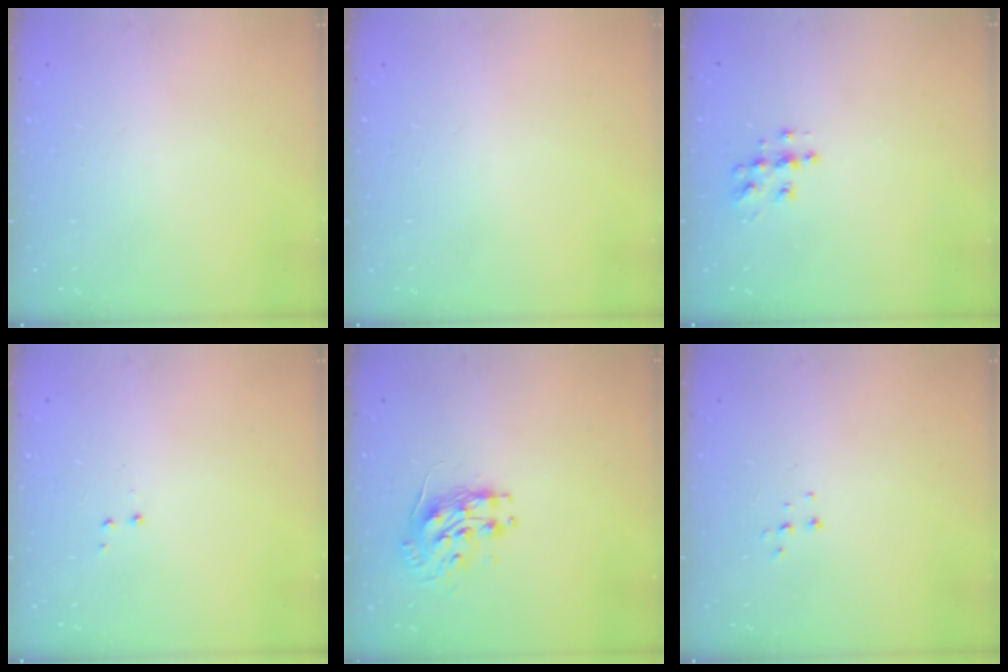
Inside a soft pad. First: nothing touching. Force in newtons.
{"total": 0.0}
{"total": 7.5, "press": 7.5, "slide": 0.3}
{"total": 2.8, "press": 2.7, "slide": 0.5}
{"total": 9.7, "press": 9.7, "slide": 0.8}
{"total": 3.7, "press": 3.7, "slide": 0.3}